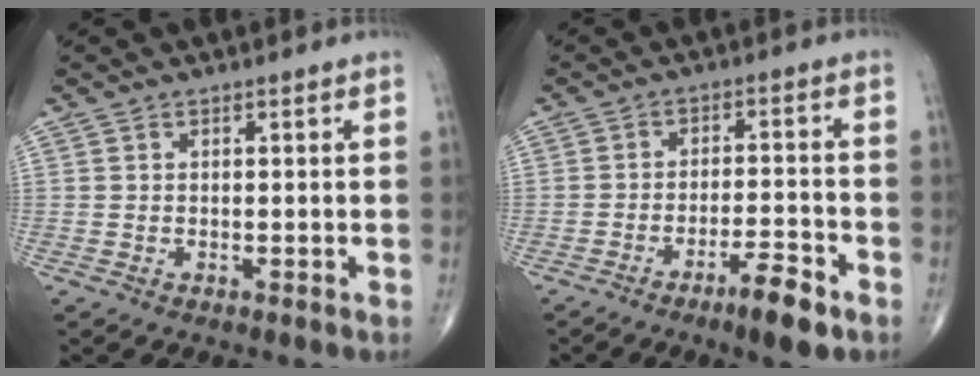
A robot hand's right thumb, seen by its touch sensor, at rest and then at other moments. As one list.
[{"total": 7.2, "force": [-4.5, 1.4, 5.4], "torque": [-0.087, 0.023, -0.071]}]